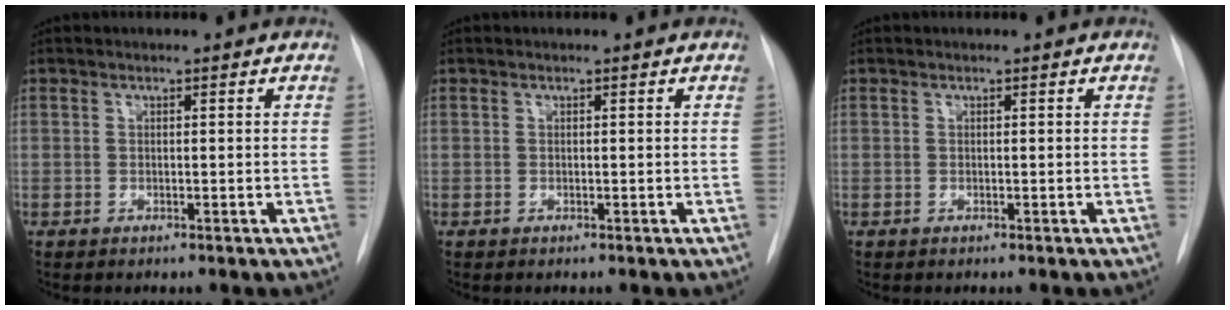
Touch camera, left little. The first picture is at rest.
{"total": 0.0}
{"total": 0.0}